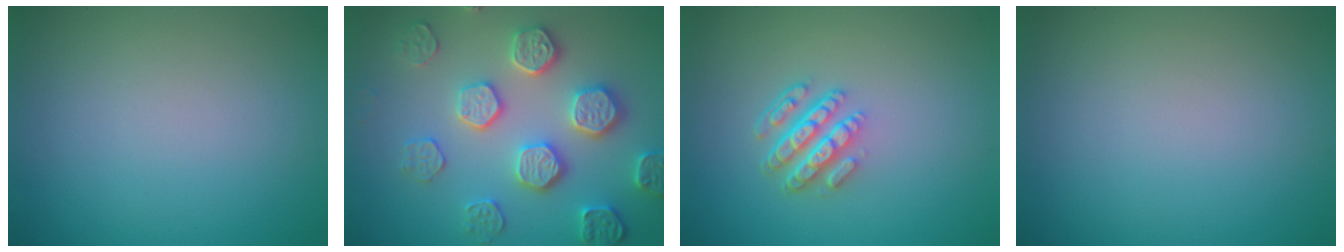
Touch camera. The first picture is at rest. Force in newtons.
{"total": 4.8, "press": 4.7, "slide": 1.0}
{"total": 4.3, "press": 3.1, "slide": 3.0}
{"total": 0.0}